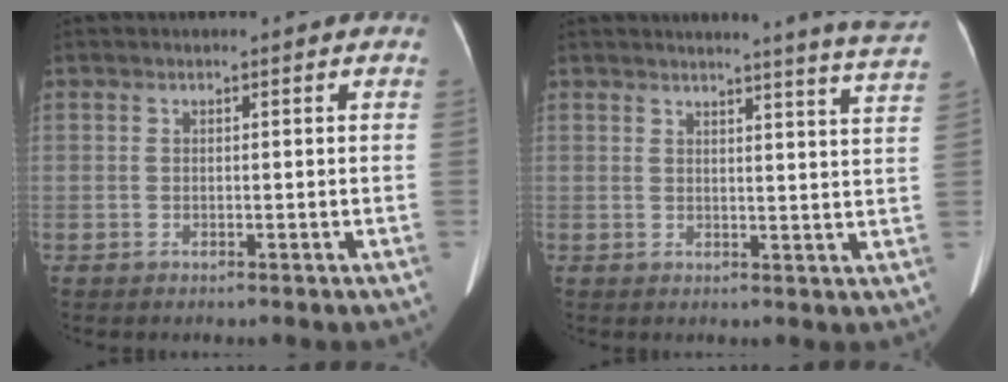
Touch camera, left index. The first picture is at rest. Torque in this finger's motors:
{"motor_torque": [-0.77, -0.64, -0.15, 0.01]}